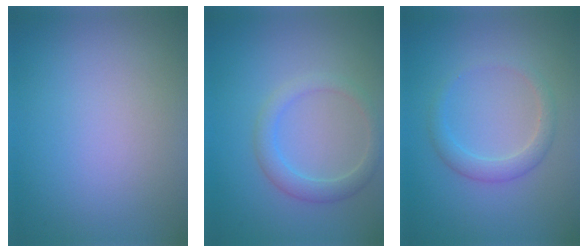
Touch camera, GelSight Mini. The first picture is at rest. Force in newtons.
{"total": 2.4, "press": 2.4, "slide": 0.1}
{"total": 2.1, "press": 2.1, "slide": 0.2}